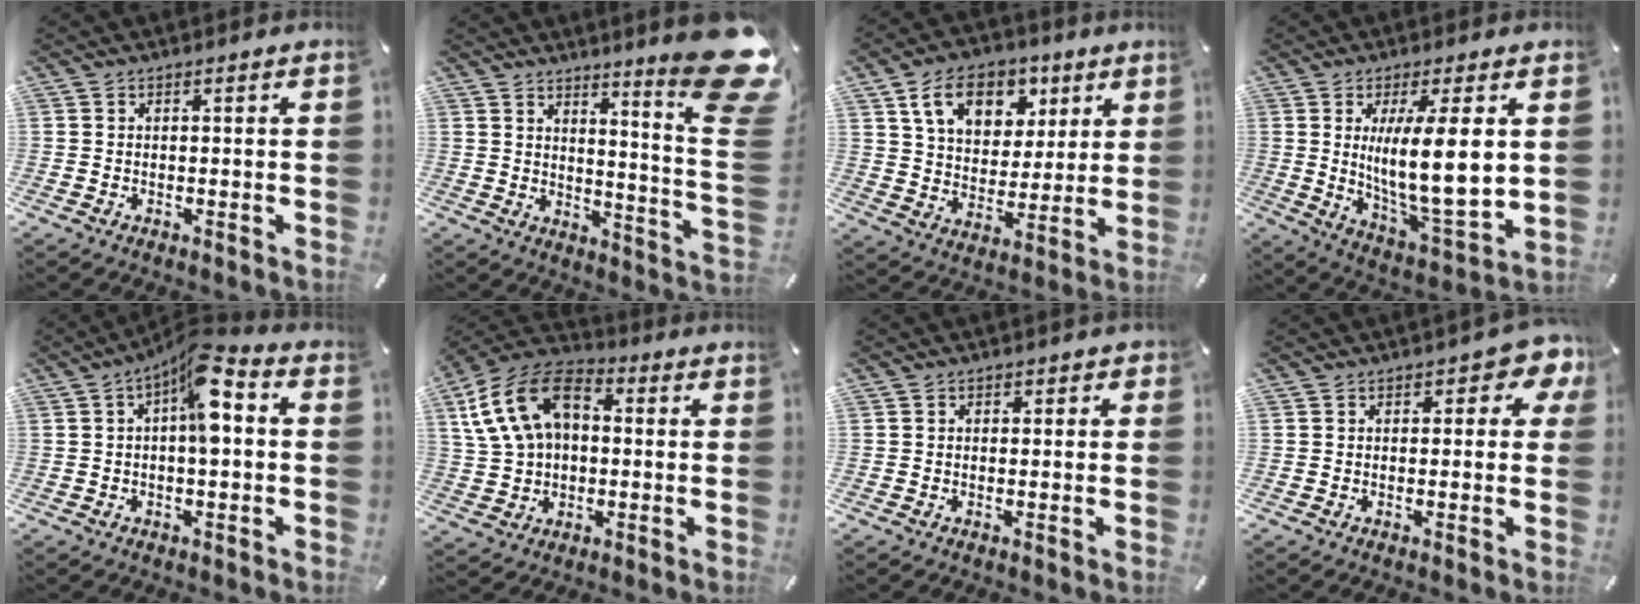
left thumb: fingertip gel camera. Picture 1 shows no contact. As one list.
[{"total": 14.7, "force": [8.5, 2.4, 11.8], "torque": [-0.165, -0.083, 0.134]}, {"total": 12.8, "force": [6.8, 9.3, 5.6], "torque": [-0.092, -0.021, 0.125]}, {"total": 16.5, "force": [3.2, 4.4, 15.5], "torque": [-0.276, -0.032, 0.042]}, {"total": 10.6, "force": [2.0, 4.2, 9.5], "torque": [-0.136, -0.014, 0.032]}, {"total": 15.9, "force": [3.2, 11.9, 10.0], "torque": [-0.224, 0.015, 0.065]}, {"total": 1.2, "force": [-0.3, 1.1, 0.4], "torque": [0.002, 0.003, -0.009]}, {"total": 4.7, "force": [1.7, 2.7, 3.5], "torque": [-0.042, -0.001, 0.024]}]